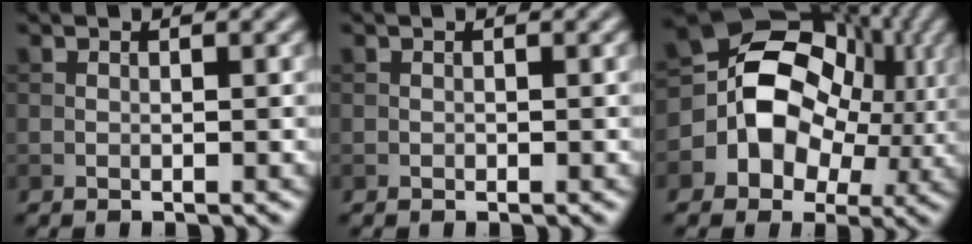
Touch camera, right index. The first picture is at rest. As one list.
[{"total": 0.0}, {"total": 12.2, "force": [0.5, 9.9, 7.1], "torque": [-0.127, -0.001, -0.006]}]